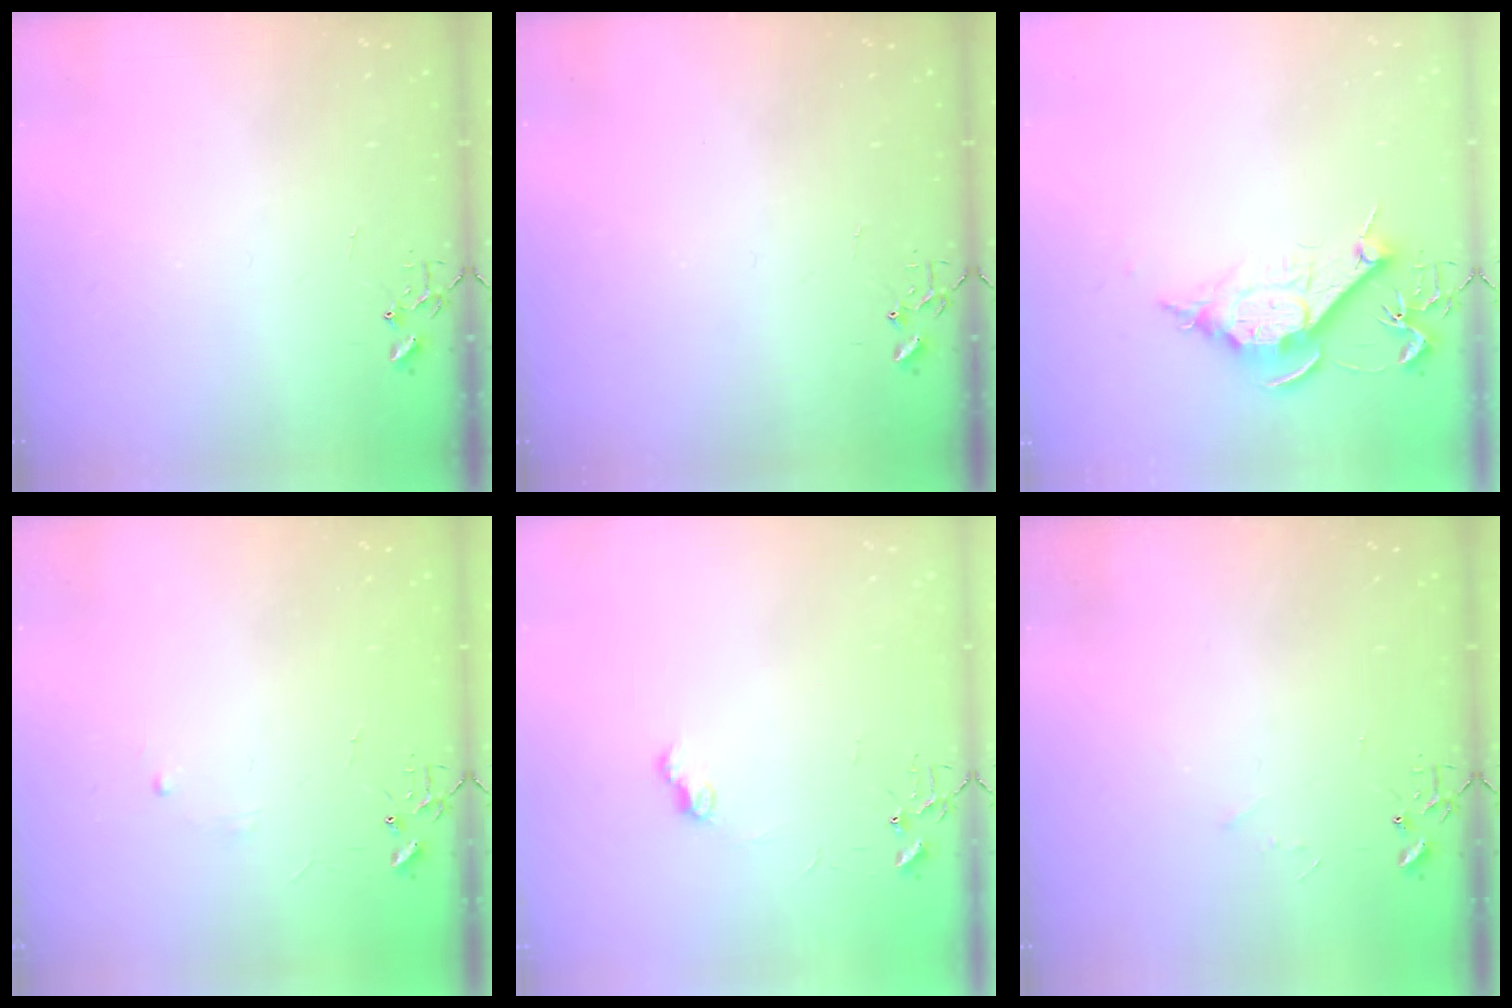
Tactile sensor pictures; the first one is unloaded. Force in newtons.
{"total": 0.0}
{"total": 10.2, "press": 10.2, "slide": 1.0}
{"total": 2.9, "press": 2.8, "slide": 0.5}
{"total": 6.9, "press": 6.9, "slide": 0.7}
{"total": 3.5, "press": 3.5, "slide": 0.4}